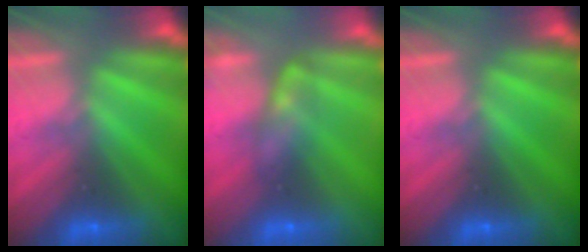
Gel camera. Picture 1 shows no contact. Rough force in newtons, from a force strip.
{"total": 2.4}
{"total": 0.0}